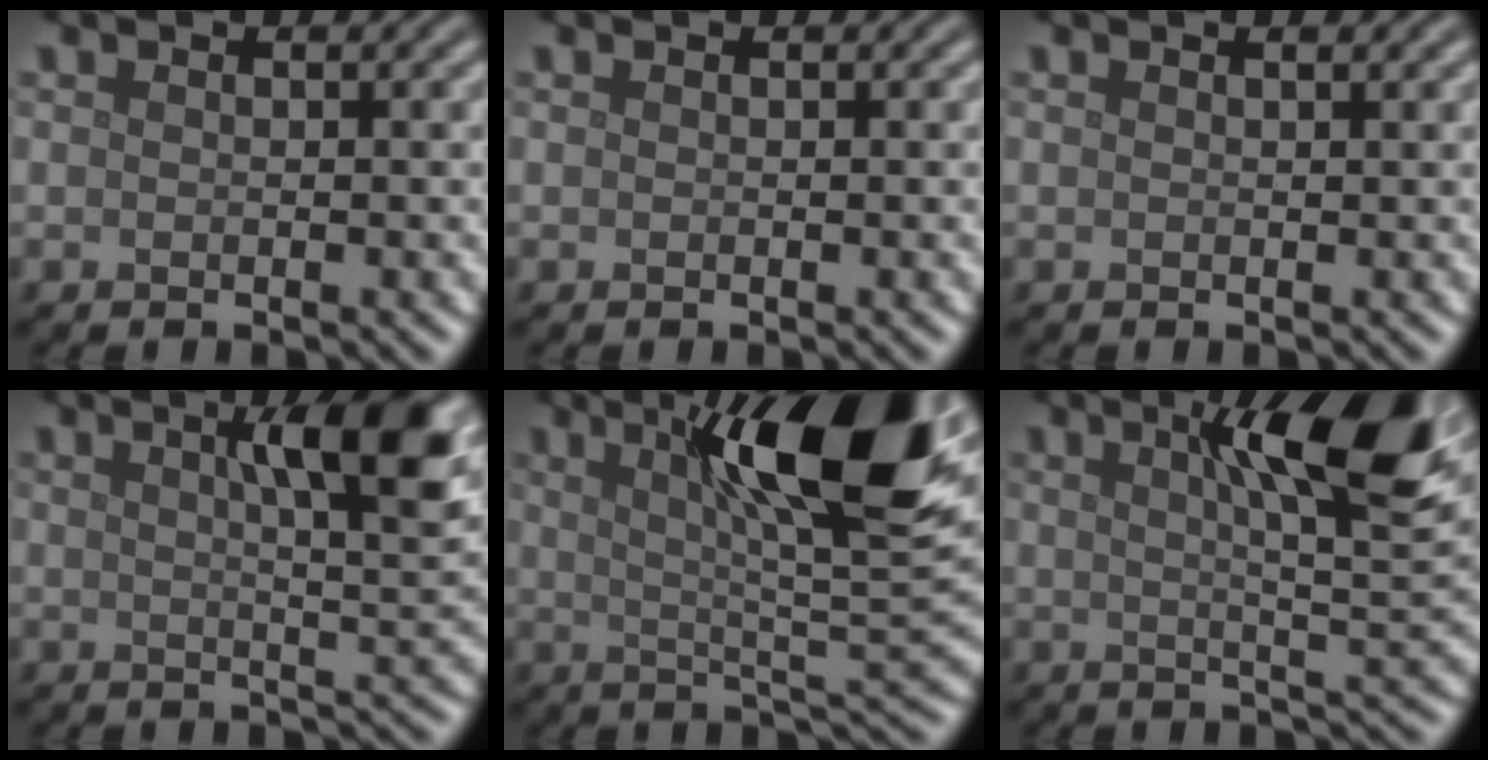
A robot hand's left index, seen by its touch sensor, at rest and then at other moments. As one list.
[{"total": 0.0}, {"total": 0.8, "force": [0.5, 0.2, 0.5], "torque": [-0.005, 0.002, 0.004]}, {"total": 7.7, "force": [2.7, 1.6, 7.0], "torque": [-0.084, 0.008, 0.038]}, {"total": 13.2, "force": [5.1, 2.6, 11.9], "torque": [-0.168, 0.013, 0.079]}, {"total": 10.6, "force": [3.8, 2.2, 9.6], "torque": [-0.123, 0.013, 0.053]}]